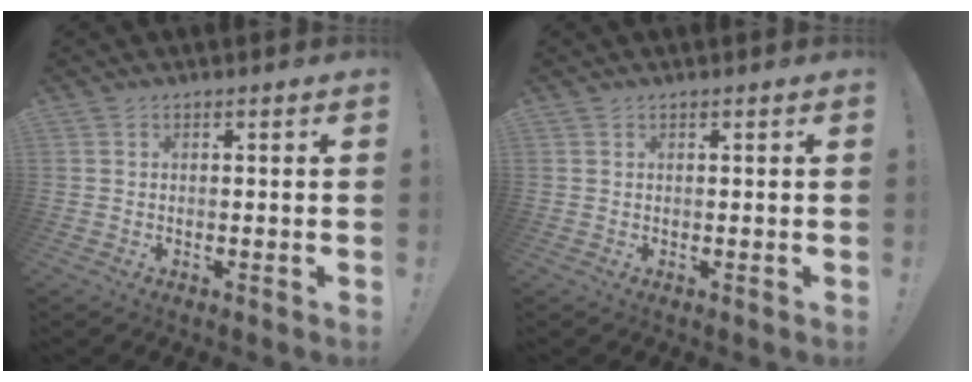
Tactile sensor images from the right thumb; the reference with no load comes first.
{"total": 0.0}